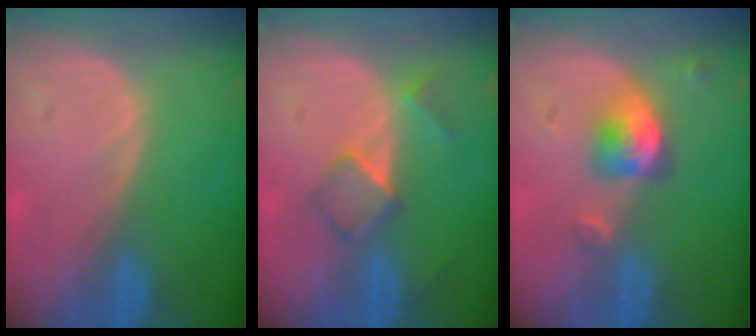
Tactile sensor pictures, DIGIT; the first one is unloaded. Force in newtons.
{"total": 5.0, "press": 4.4, "slide": 2.4}
{"total": 5.1, "press": 4.7, "slide": 2.1}